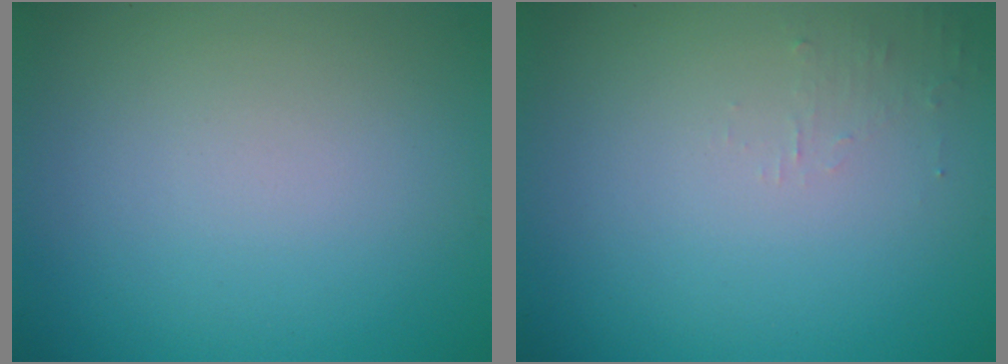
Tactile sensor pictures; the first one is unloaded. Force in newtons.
{"total": 0.9, "press": 0.9, "slide": 0.1}